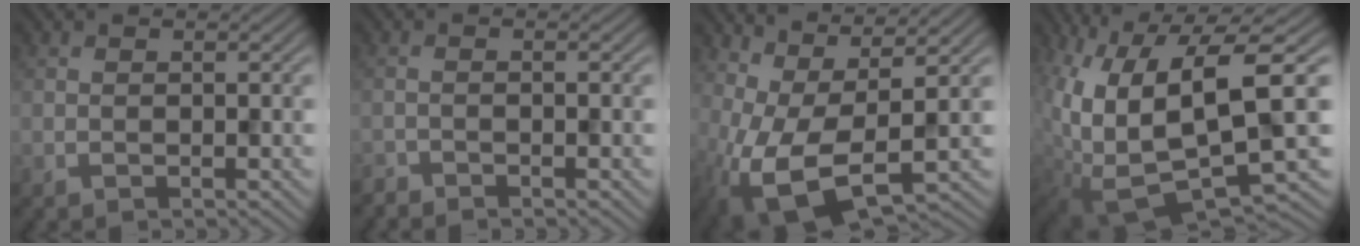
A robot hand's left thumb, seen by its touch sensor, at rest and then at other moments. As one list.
[{"total": 1.2, "force": [-1.2, 0.0, 0.2], "torque": [-0.002, -0.004, -0.028]}, {"total": 9.9, "force": [0.3, 4.6, 8.8], "torque": [-0.196, -0.005, 0.005]}, {"total": 13.9, "force": [1.8, 5.5, 12.6], "torque": [-0.262, -0.017, 0.048]}]